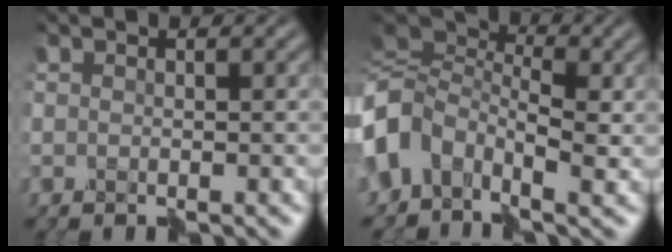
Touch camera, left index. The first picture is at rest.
{"total": 6.9, "force": [-0.7, 5.3, 4.4], "torque": [-0.102, 0.013, -0.038]}